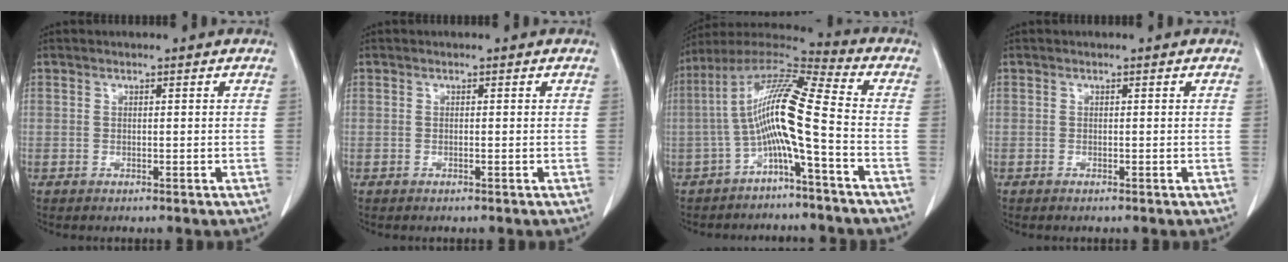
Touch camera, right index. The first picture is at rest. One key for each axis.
{"total": 0.0}
{"total": 11.9, "fx": -3.1, "fy": -0.2, "fz": 11.5, "tx": -0.217, "ty": 0.028, "tz": -0.065}
{"total": 0.0}